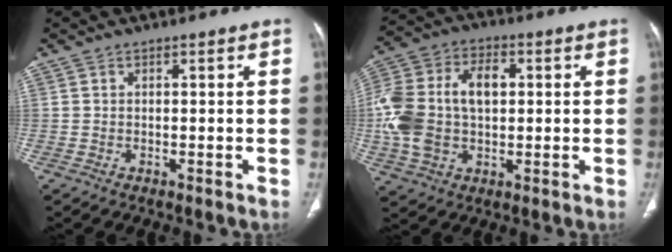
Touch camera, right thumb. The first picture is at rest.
{"total": 16.7, "force": [0.8, 10.9, 12.6], "torque": [-0.256, 0.025, 0.015]}